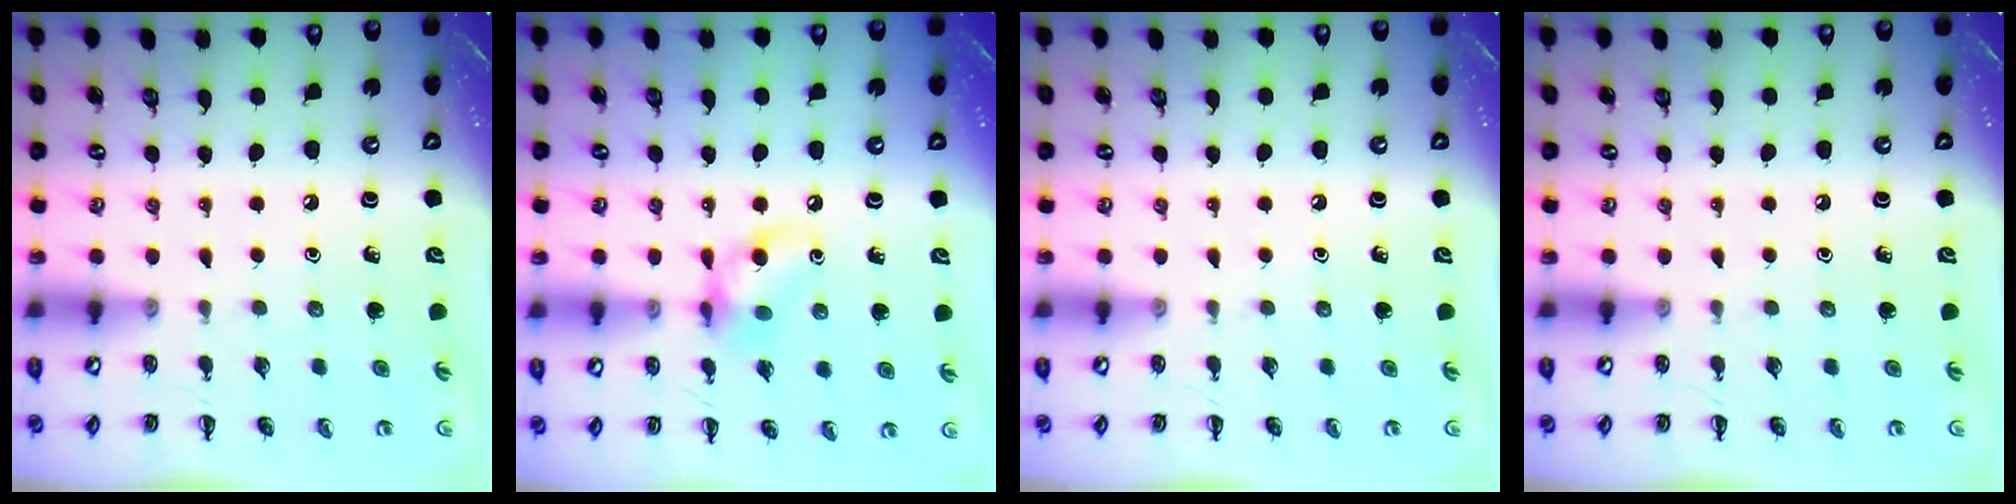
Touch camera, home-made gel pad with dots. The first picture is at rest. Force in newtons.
{"total": 10.2, "press": 10.1, "slide": 1.0}
{"total": 0.0}
{"total": 0.0}